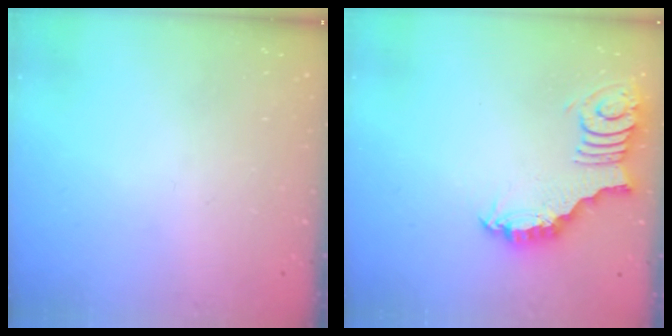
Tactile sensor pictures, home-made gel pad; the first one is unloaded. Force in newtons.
{"total": 3.1, "press": 3.1, "slide": 0.3}